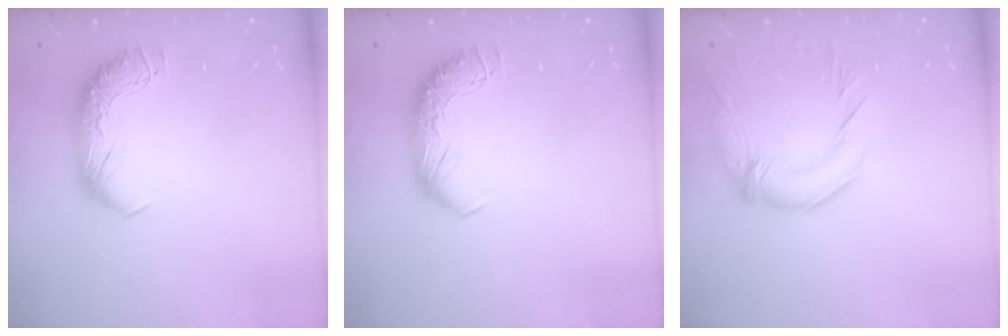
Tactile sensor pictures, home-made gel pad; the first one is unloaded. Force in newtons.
{"total": 0.0}
{"total": 2.8, "press": 1.9, "slide": 2.2}